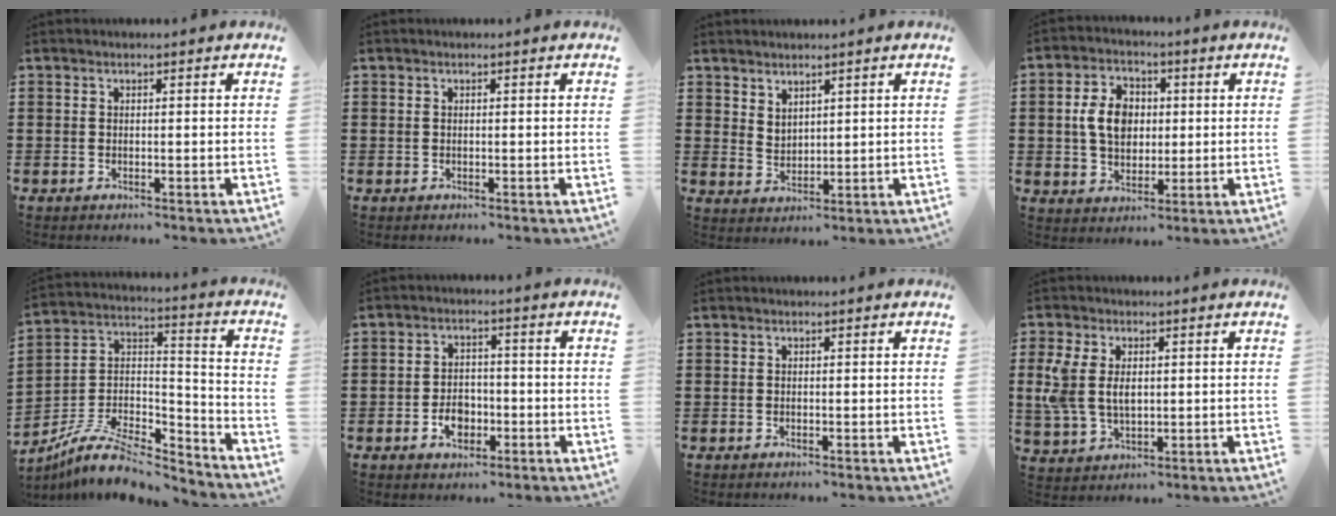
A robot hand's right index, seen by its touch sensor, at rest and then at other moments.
{"total": 0.0}
{"total": 2.8, "force": [2.6, 1.0, 0.0], "torque": [-0.007, -0.001, 0.050]}
{"total": 7.5, "force": [0.7, 5.5, 5.0], "torque": [-0.124, 0.009, 0.003]}
{"total": 9.1, "force": [-7.2, 3.4, 4.5], "torque": [-0.095, 0.015, -0.143]}
{"total": 4.5, "force": [-1.8, 3.1, 2.7], "torque": [-0.044, 0.003, -0.033]}
{"total": 0.0}
{"total": 5.8, "force": [0.9, 3.8, 4.3], "torque": [-0.109, 0.008, 0.012]}